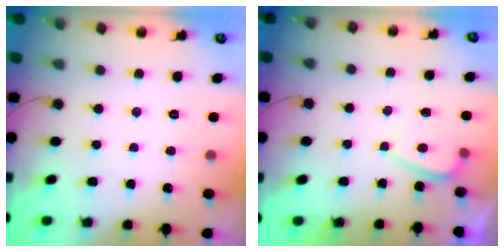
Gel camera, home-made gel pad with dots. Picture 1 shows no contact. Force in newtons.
{"total": 1.1, "press": 1.0, "slide": 0.5}